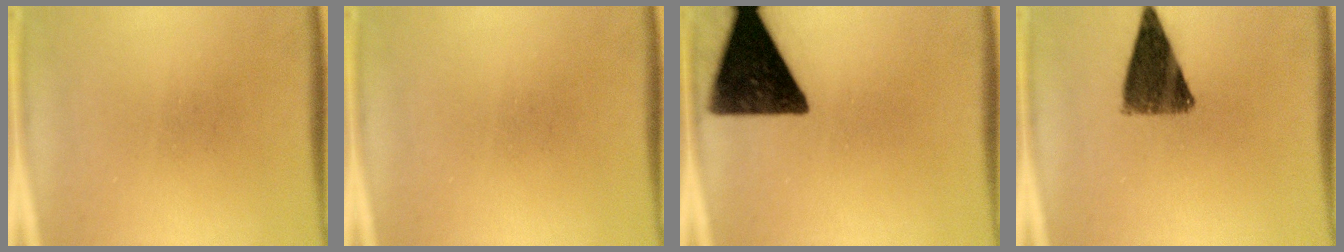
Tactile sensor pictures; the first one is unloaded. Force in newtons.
{"total": 0.0}
{"total": 15.5}
{"total": 10.1}